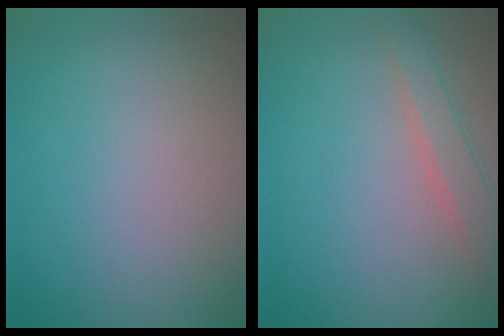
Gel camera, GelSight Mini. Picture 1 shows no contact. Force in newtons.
{"total": 2.9, "press": 2.9, "slide": 0.2}